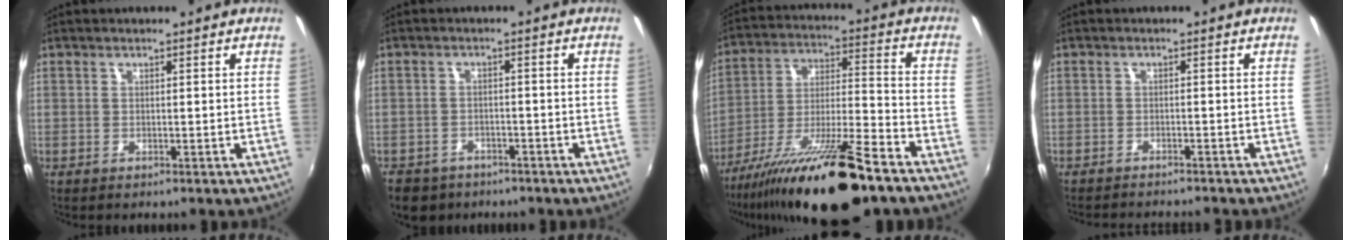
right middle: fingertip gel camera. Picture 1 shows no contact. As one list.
[{"total": 7.8, "force": [-5.4, 4.8, 2.6], "torque": [-0.075, -0.004, -0.082]}, {"total": 21.1, "force": [-14.9, 2.6, 14.7], "torque": [-0.262, -0.035, -0.253]}, {"total": 6.6, "force": [-6.1, 0.7, 2.4], "torque": [-0.056, -0.013, -0.089]}]